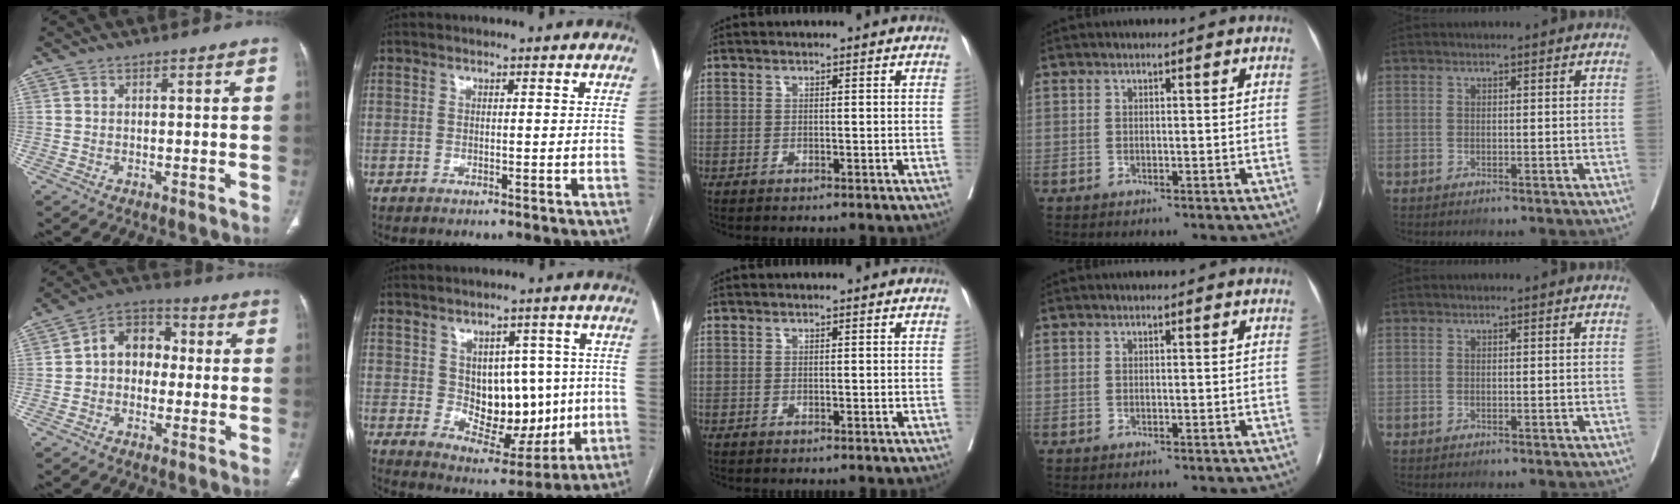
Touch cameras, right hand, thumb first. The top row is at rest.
{"thumb": {"total": 8.8, "force": [0.0, 6.8, 5.6], "torque": [-0.054, 0.028, -0.015]}, "index": {"total": 11.2, "force": [0.5, 7.2, 8.6], "torque": [-0.114, 0.012, 0.029]}}